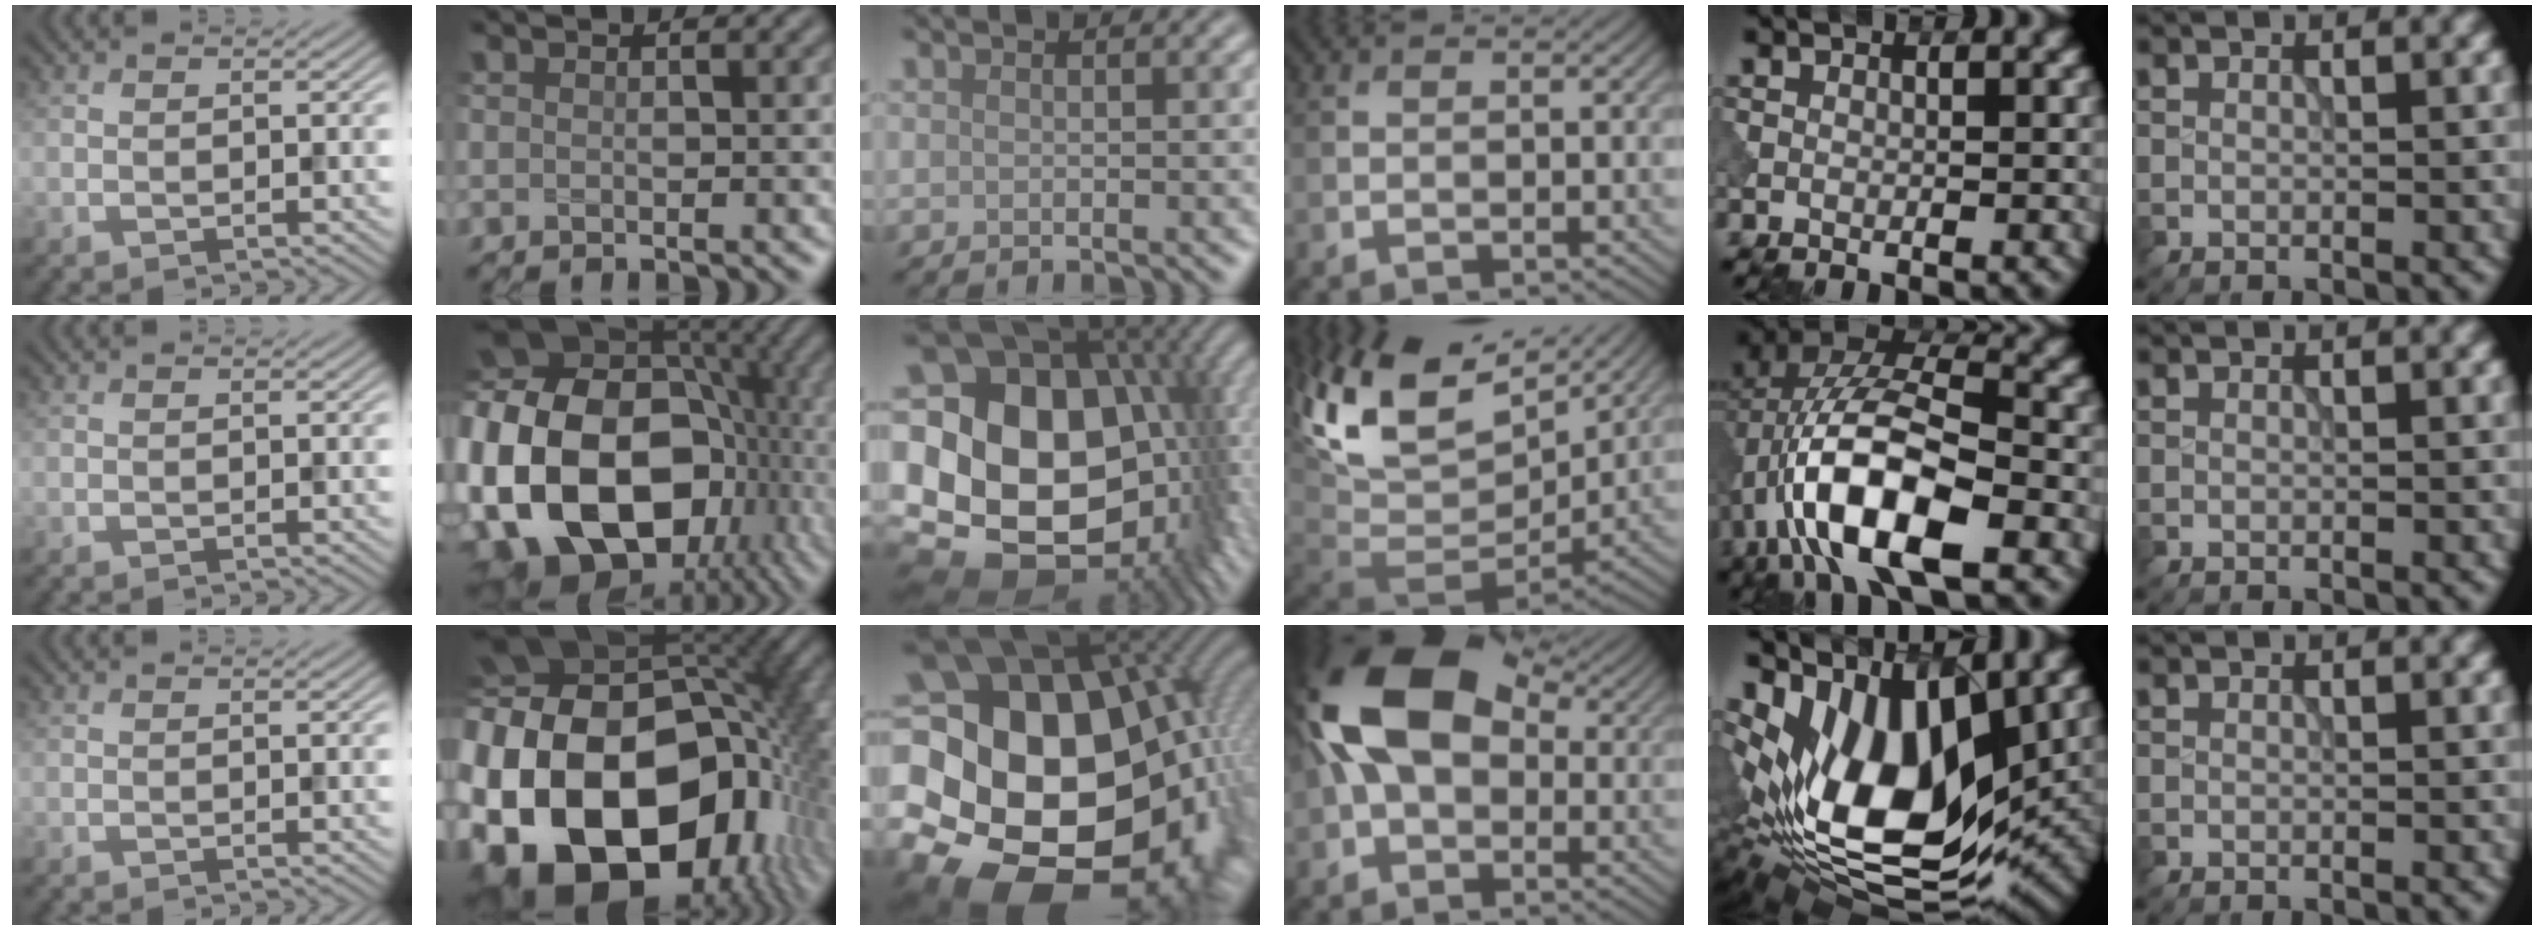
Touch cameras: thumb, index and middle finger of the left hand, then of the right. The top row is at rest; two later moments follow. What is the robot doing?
{"motion": "insert", "object": "peg toy"}